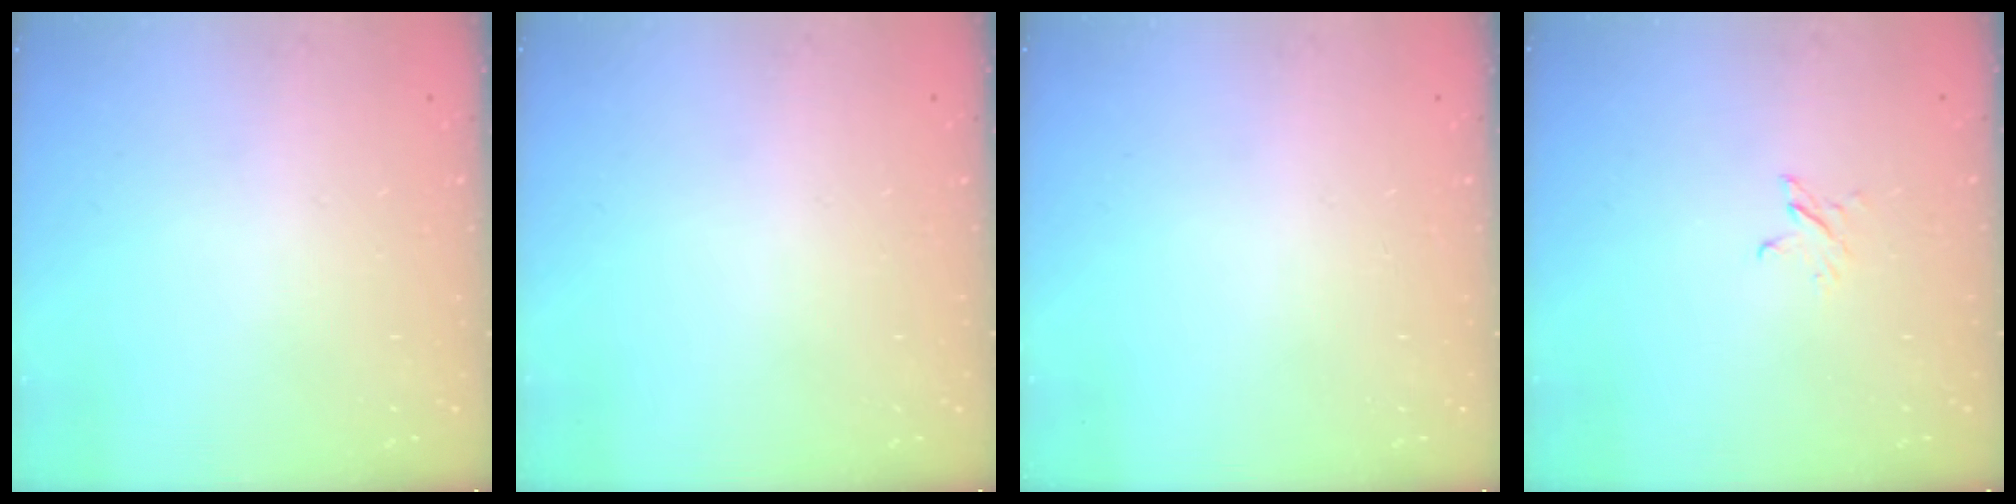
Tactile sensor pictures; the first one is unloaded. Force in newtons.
{"total": 0.0}
{"total": 0.0}
{"total": 2.4, "press": 2.4, "slide": 0.3}